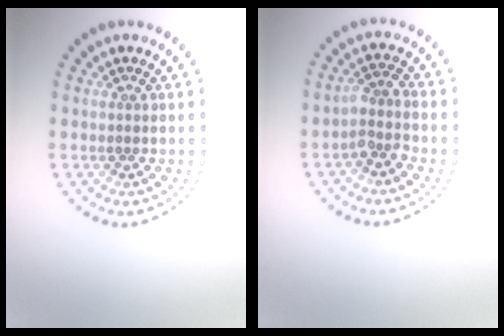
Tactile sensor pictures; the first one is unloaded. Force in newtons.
{"total": 2.1, "press": 1.6, "slide": 1.4}